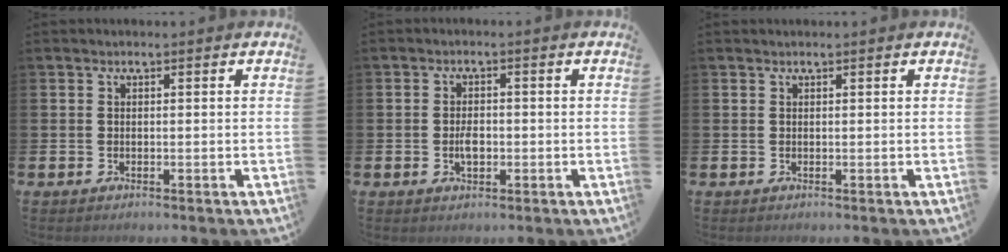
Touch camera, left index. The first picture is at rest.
{"total": 2.4, "force": [-0.3, 1.3, 2.0], "torque": [-0.029, 0.000, -0.009]}
{"total": 0.0}